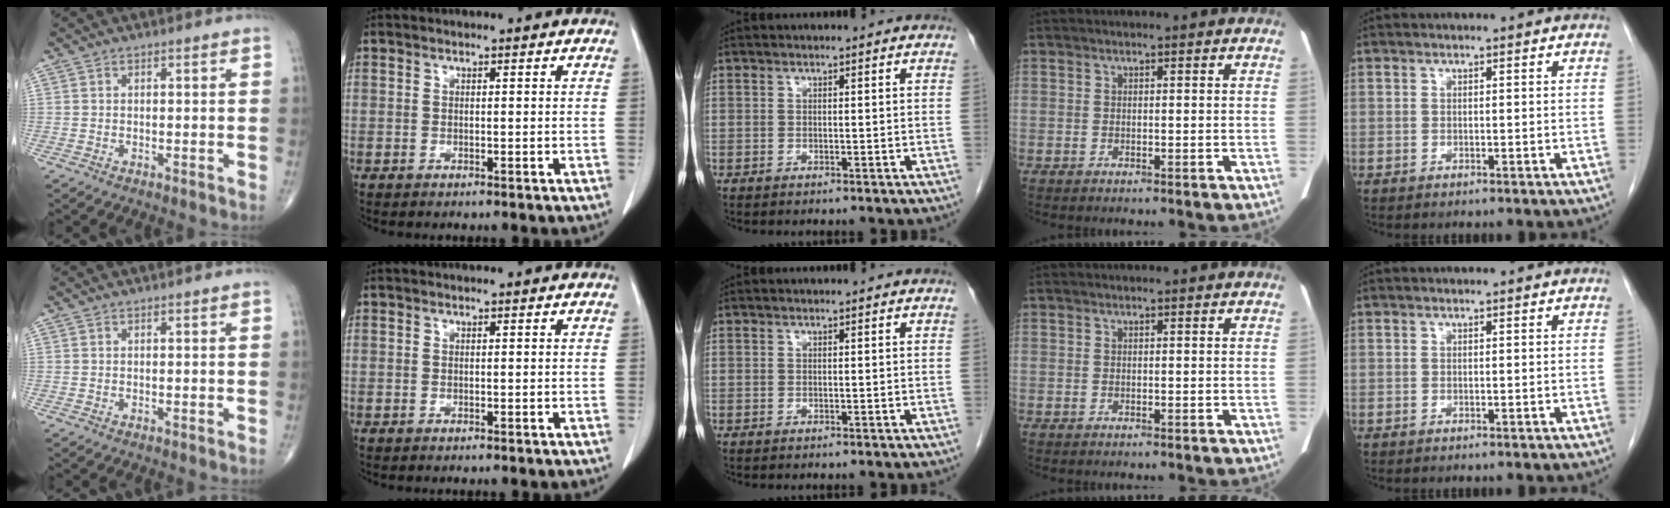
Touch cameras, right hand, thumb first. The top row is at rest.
{}